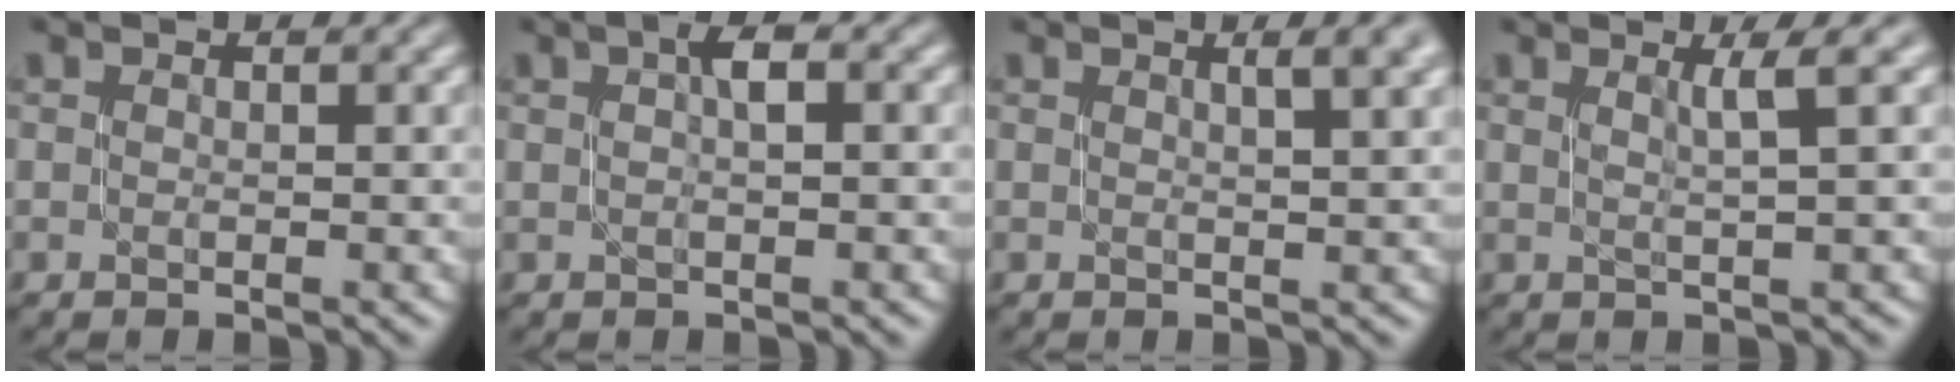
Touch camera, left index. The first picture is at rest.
{"total": 1.8, "force": [0.4, 0.4, 1.7], "torque": [-0.025, 0.006, 0.003]}
{"total": 3.9, "force": [1.4, 1.3, 3.4], "torque": [-0.023, 0.012, 0.010]}
{"total": 2.3, "force": [0.9, 0.2, 2.1], "torque": [-0.032, 0.003, 0.013]}